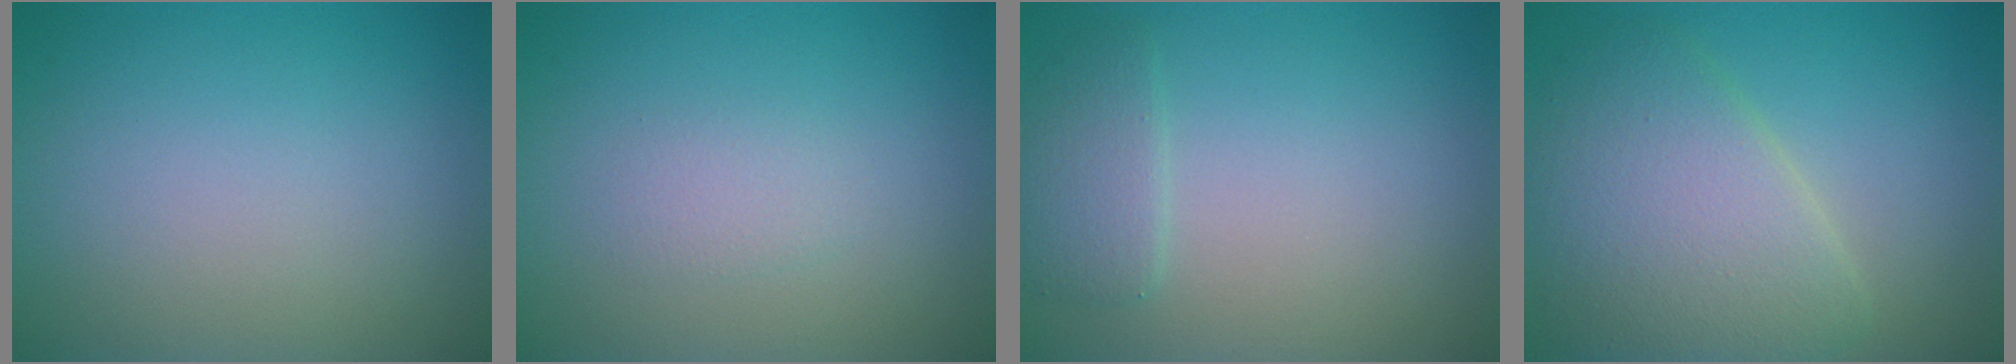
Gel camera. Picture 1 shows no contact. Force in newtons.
{"total": 1.1, "press": 1.1, "slide": 0.1}
{"total": 2.0, "press": 2.0, "slide": 0.1}
{"total": 6.8, "press": 6.8, "slide": 0.2}